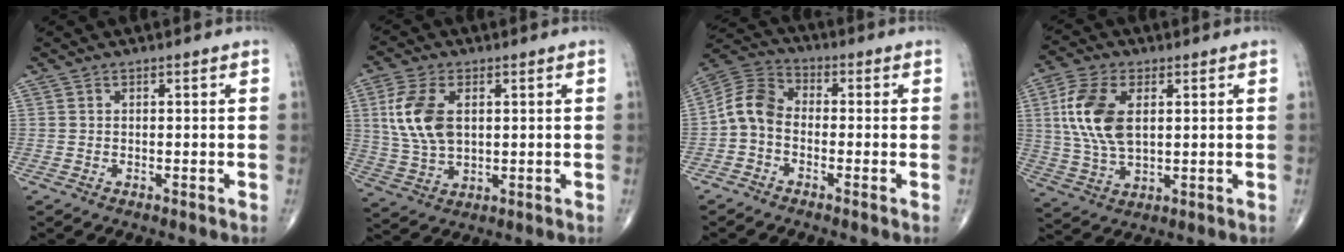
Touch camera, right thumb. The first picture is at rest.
{"total": 11.0, "force": [2.4, 6.4, 8.6], "torque": [-0.181, -0.005, 0.050]}
{"total": 7.2, "force": [-1.6, 5.1, 4.8], "torque": [-0.085, 0.028, -0.050]}
{"total": 12.6, "force": [2.7, 6.9, 10.2], "torque": [-0.215, -0.004, 0.054]}